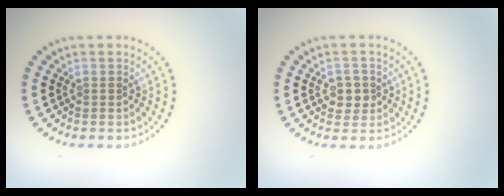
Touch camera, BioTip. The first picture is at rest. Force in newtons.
{"total": 2.1, "press": 2.1, "slide": 0.4}